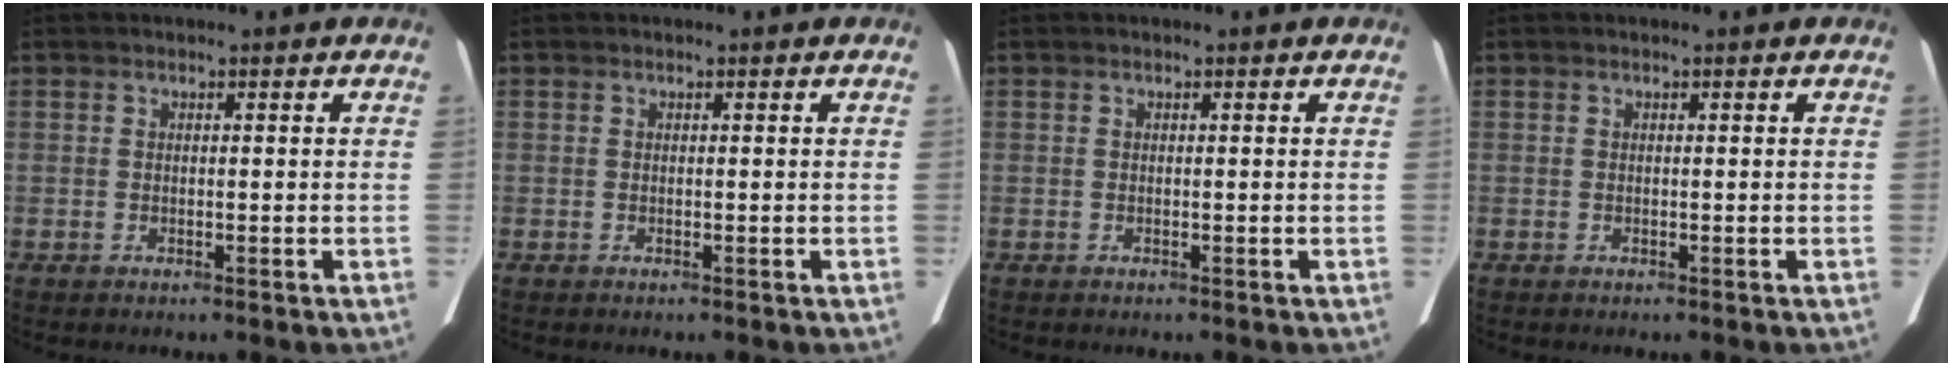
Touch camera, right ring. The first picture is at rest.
{"total": 0.0}
{"total": 0.0}
{"total": 0.0}